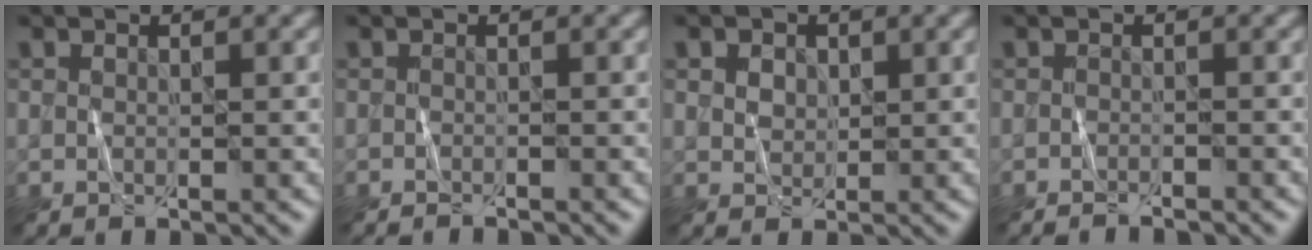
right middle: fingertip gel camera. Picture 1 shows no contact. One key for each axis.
{"total": 1.1, "fx": -1.0, "fy": 0.0, "fz": 0.2, "tx": 0.000, "ty": -0.001, "tz": -0.015}
{"total": 2.7, "fx": 1.5, "fy": 1.9, "fz": 1.2, "tx": -0.031, "ty": 0.008, "tz": 0.026}
{"total": 1.6, "fx": -1.6, "fy": 0.1, "fz": 0.4, "tx": -0.001, "ty": -0.001, "tz": -0.023}